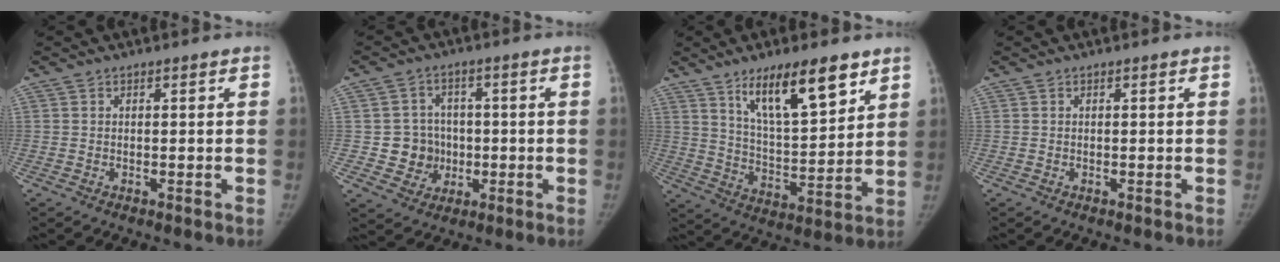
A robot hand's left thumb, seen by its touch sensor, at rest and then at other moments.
{"total": 7.5, "force": [-0.8, 7.2, 1.8], "torque": [0.011, 0.016, -0.008]}
{"total": 15.4, "force": [9.4, 4.7, 11.2], "torque": [-0.157, -0.053, 0.166]}
{"total": 0.0}